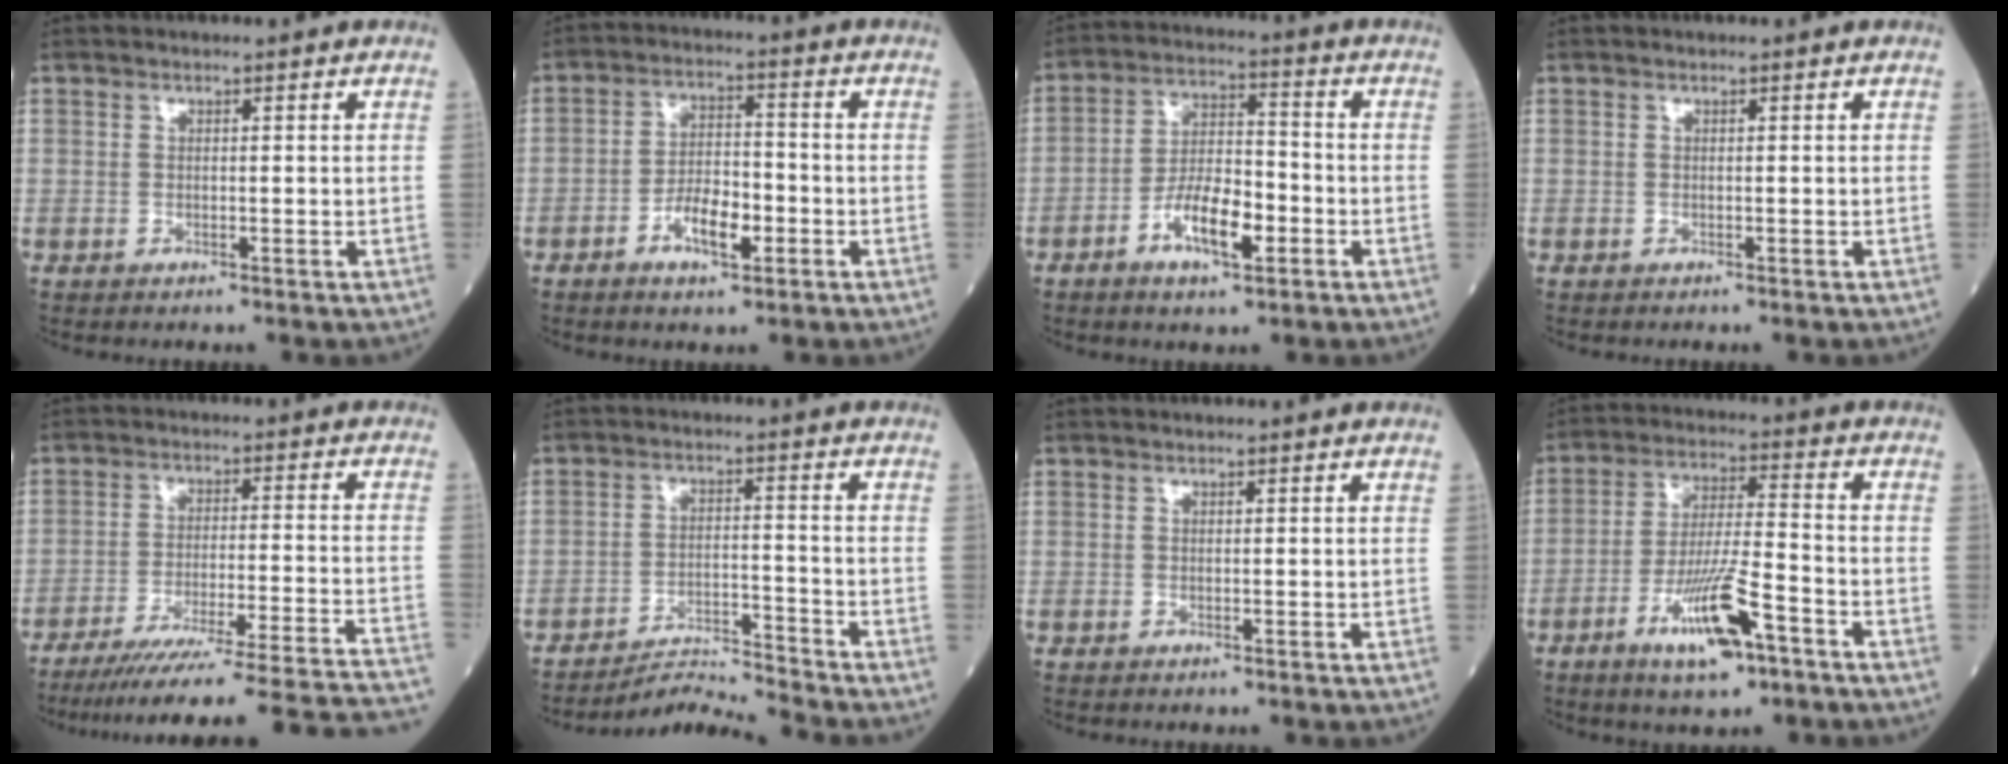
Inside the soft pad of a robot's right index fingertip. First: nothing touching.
{"total": 6.5, "force": [-2.8, 2.5, 5.3], "torque": [-0.099, 0.006, -0.050]}
{"total": 9.0, "force": [-3.8, 2.9, 7.6], "torque": [-0.144, 0.007, -0.070]}
{"total": 0.0}
{"total": 29.8, "force": [-27.3, -2.2, 11.9], "torque": [-0.094, -0.057, -0.366]}
{"total": 6.7, "force": [-6.1, -2.7, -0.8], "torque": [0.001, -0.008, -0.108]}
{"total": 0.0}
{"total": 11.2, "force": [-5.9, 1.7, 9.4], "torque": [-0.175, -0.010, -0.104]}